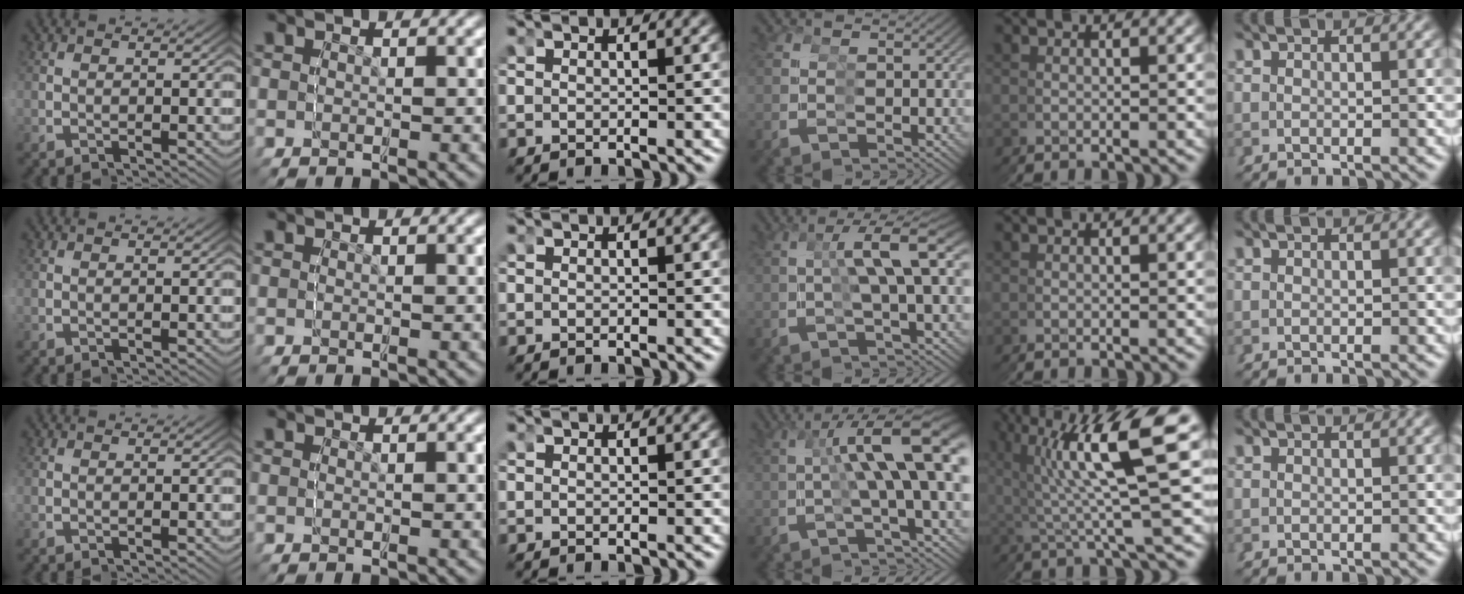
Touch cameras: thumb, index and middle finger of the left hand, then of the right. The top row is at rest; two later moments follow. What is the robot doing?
{"motion": "grasp_and_lifting", "object": "bottle"}